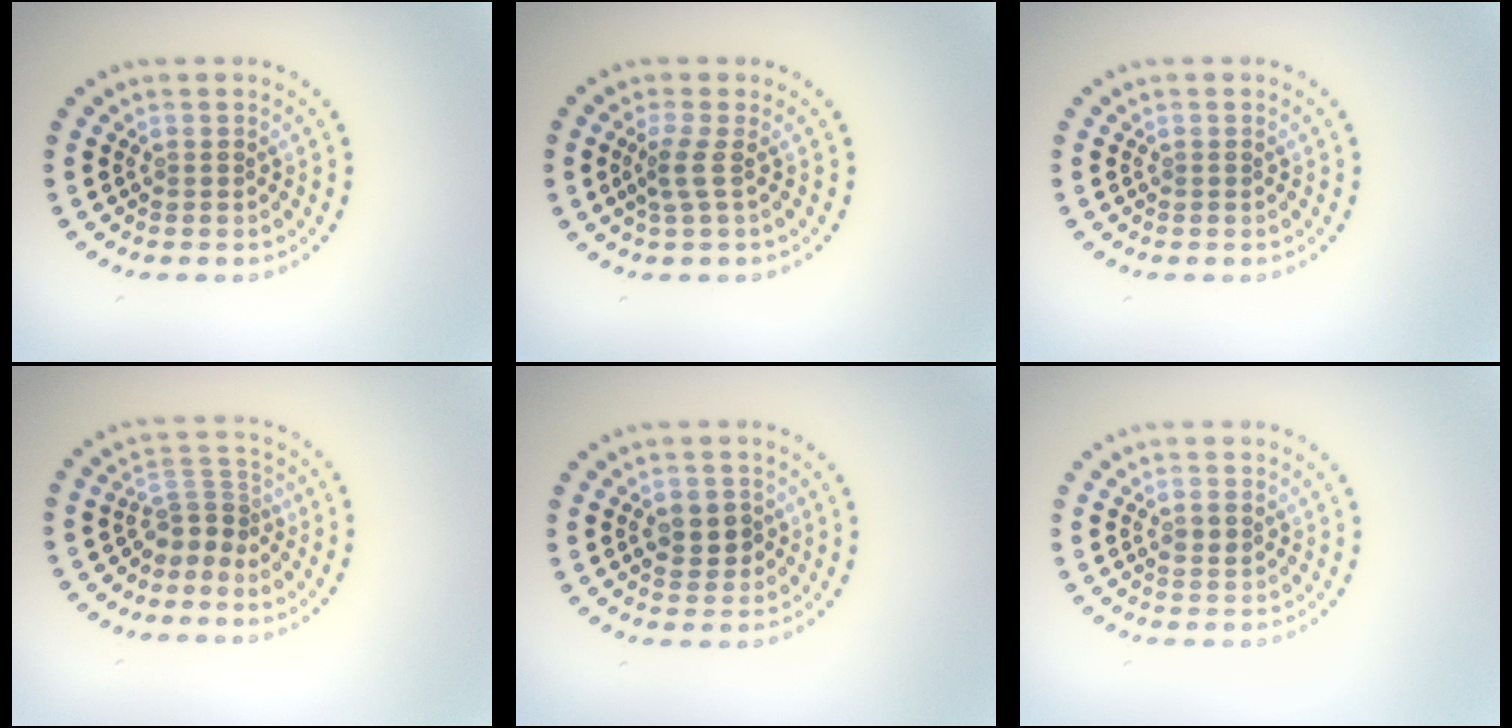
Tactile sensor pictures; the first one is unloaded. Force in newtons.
{"total": 2.0, "press": 1.3, "slide": 1.5}
{"total": 0.0}
{"total": 2.7, "press": 1.8, "slide": 2.0}
{"total": 2.3, "press": 2.2, "slide": 0.7}
{"total": 1.2, "press": 1.2, "slide": 0.2}